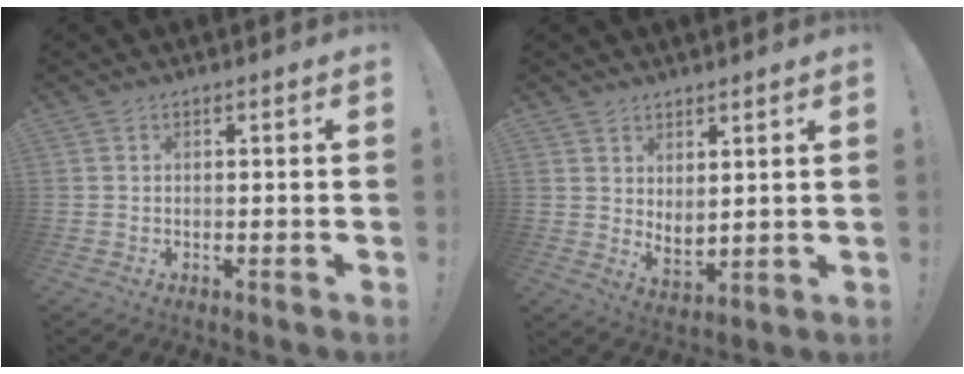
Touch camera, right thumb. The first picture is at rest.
{"total": 4.8, "force": [4.4, 1.6, 1.1], "torque": [-0.021, -0.031, 0.083]}